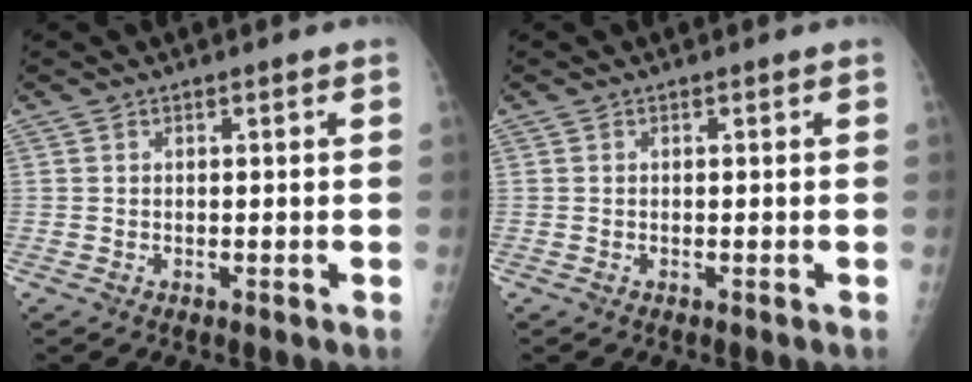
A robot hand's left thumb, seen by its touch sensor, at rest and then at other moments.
{"total": 0.0}